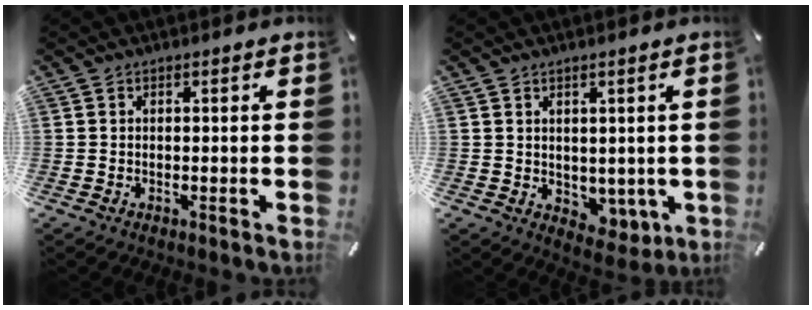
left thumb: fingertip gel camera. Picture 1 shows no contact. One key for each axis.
{"total": 4.2, "fx": 2.1, "fy": 3.5, "fz": 1.0, "tx": 0.002, "ty": -0.017, "tz": 0.038}